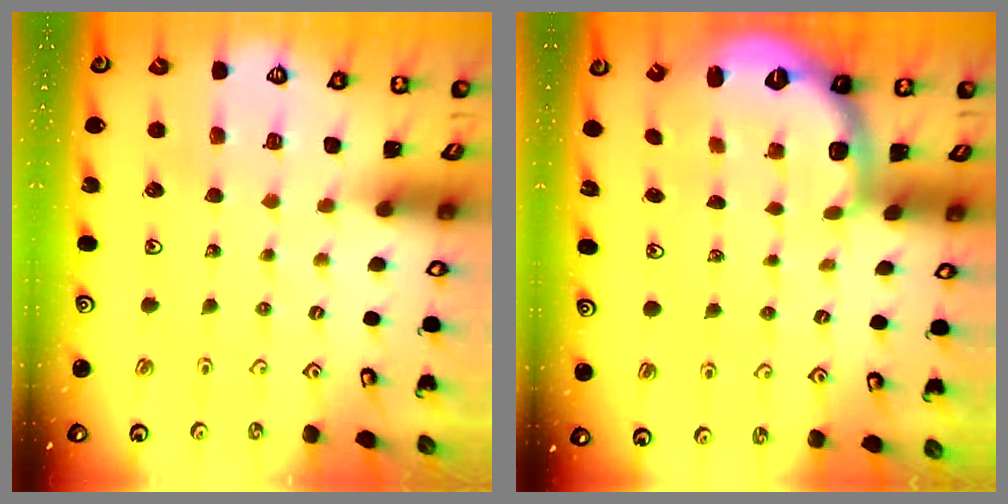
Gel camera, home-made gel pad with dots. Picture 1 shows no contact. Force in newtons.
{"total": 2.7, "press": 1.7, "slide": 2.0}